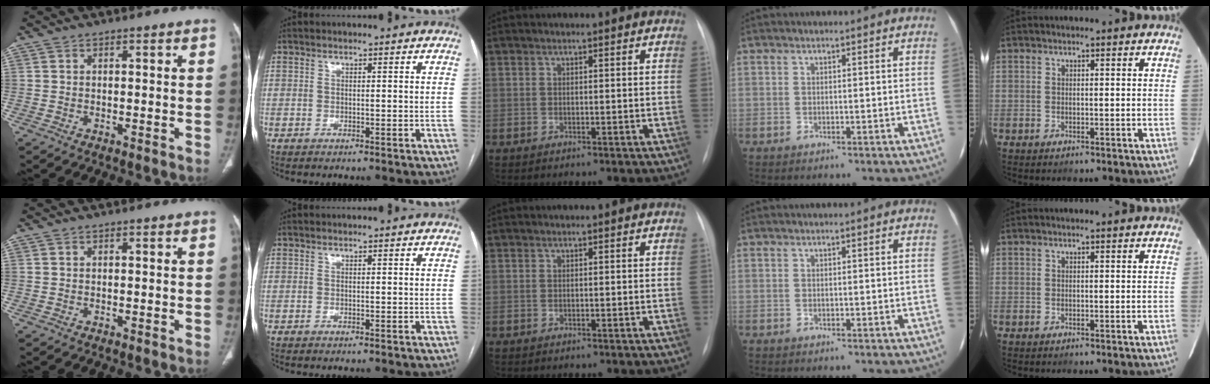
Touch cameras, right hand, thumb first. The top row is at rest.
{}